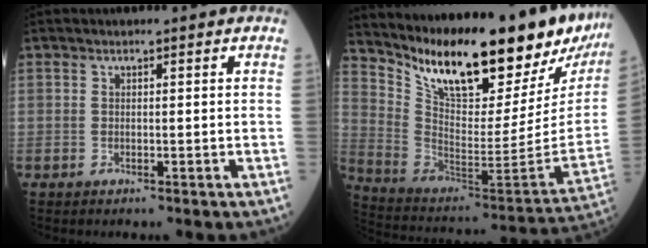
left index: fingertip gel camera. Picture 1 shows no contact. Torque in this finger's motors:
{"motor_torque": [0.41, -0.51, 0.52, 0.12]}